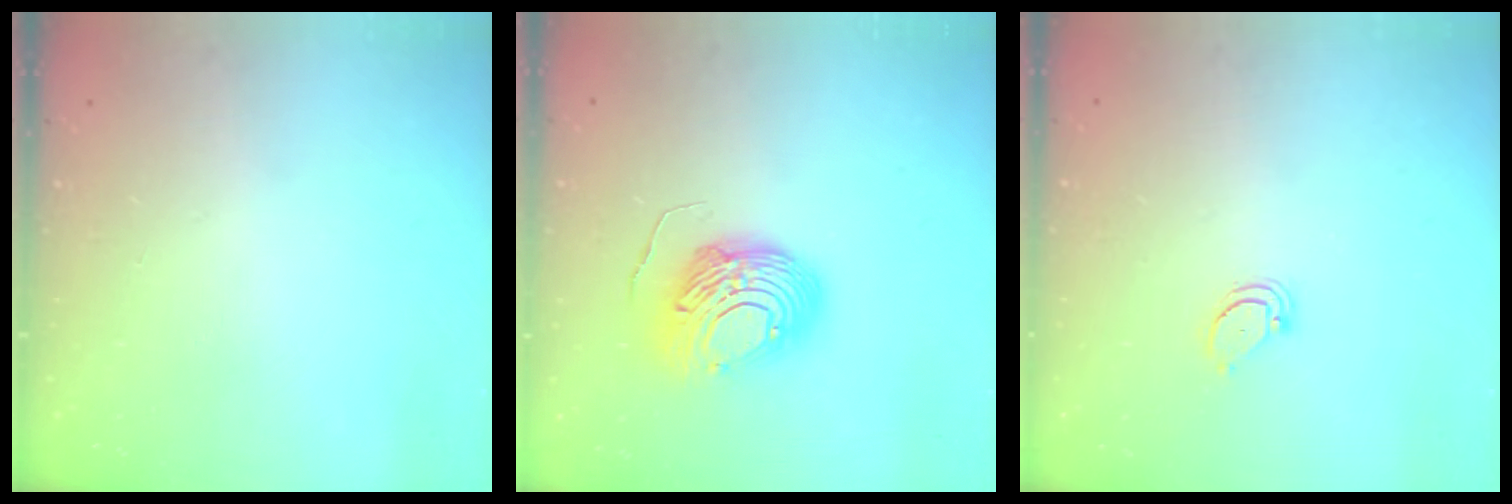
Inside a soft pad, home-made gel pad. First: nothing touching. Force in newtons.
{"total": 12.6, "press": 12.6, "slide": 1.4}
{"total": 2.1, "press": 2.1, "slide": 0.1}